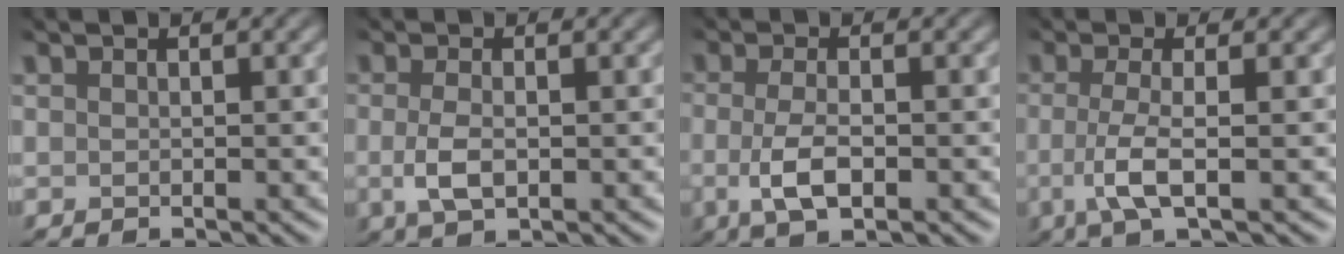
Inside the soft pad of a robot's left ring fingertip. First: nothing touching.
{"total": 2.3, "force": [-1.0, 0.6, 2.0], "torque": [-0.050, -0.002, -0.007]}
{"total": 3.5, "force": [-1.6, 0.9, 2.9], "torque": [-0.064, -0.007, -0.021]}
{"total": 3.6, "force": [-1.5, 0.8, 3.1], "torque": [-0.067, -0.008, -0.022]}